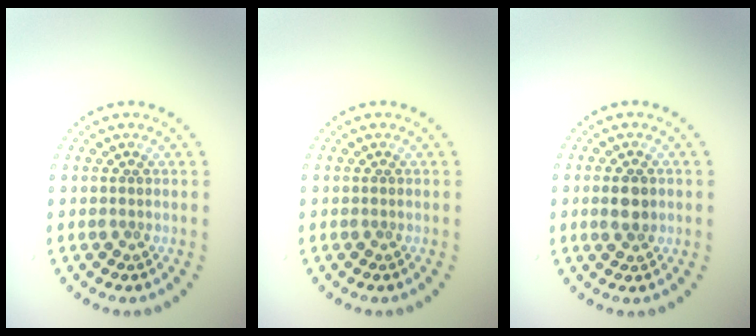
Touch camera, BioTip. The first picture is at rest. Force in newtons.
{"total": 0.0}
{"total": 2.2, "press": 2.2, "slide": 0.1}